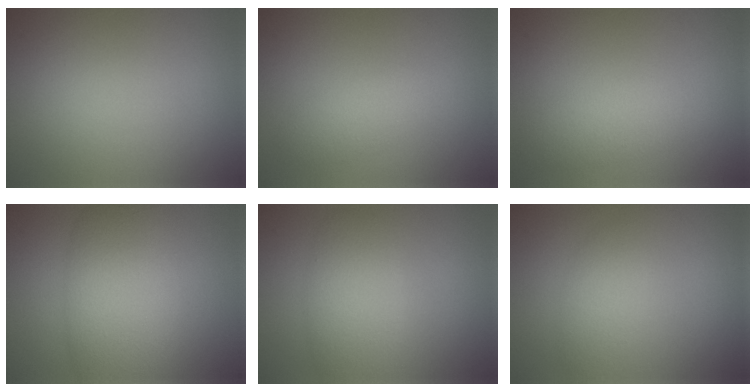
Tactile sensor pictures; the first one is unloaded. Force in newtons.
{"total": 2.4, "press": 2.4, "slide": 0.0}
{"total": 2.9, "press": 2.9, "slide": 0.1}
{"total": 8.0, "press": 8.0, "slide": 0.1}
{"total": 4.0, "press": 4.0, "slide": 0.2}
{"total": 2.2, "press": 2.2, "slide": 0.1}